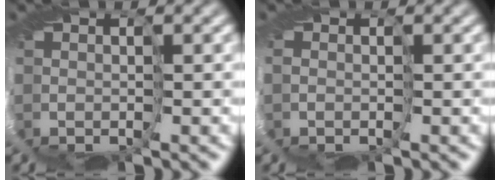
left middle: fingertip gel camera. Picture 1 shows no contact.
{"total": 0.5, "force": [-0.3, 0.4, 0.0], "torque": [0.002, -0.005, -0.007]}